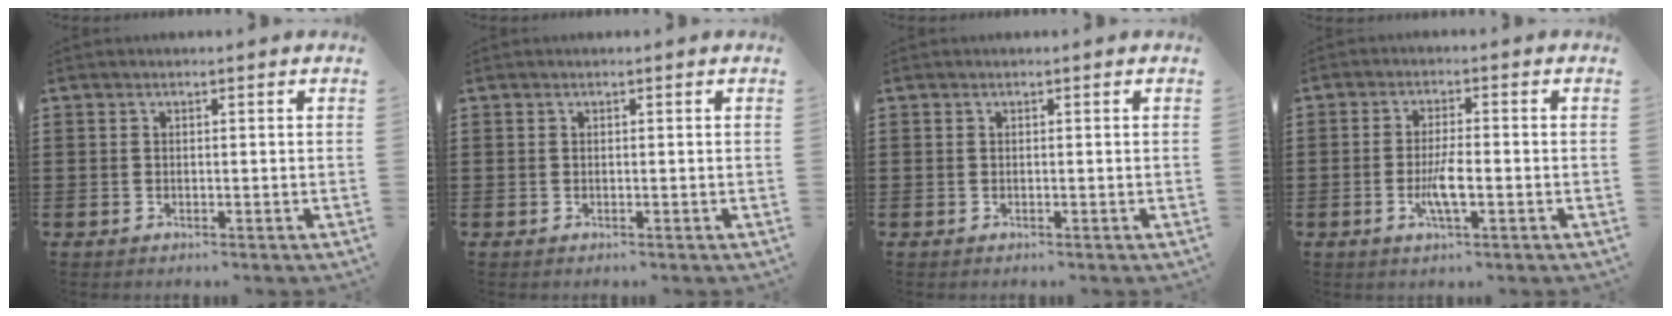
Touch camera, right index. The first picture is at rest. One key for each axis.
{"total": 0.0}
{"total": 0.0}
{"total": 4.2, "fx": -1.3, "fy": 0.9, "fz": 3.9, "tx": -0.081, "ty": -0.003, "tz": -0.026}